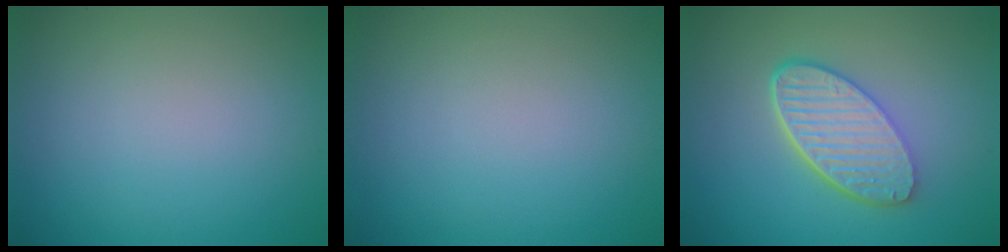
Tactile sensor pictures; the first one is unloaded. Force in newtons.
{"total": 0.0}
{"total": 6.1, "press": 4.5, "slide": 4.1}